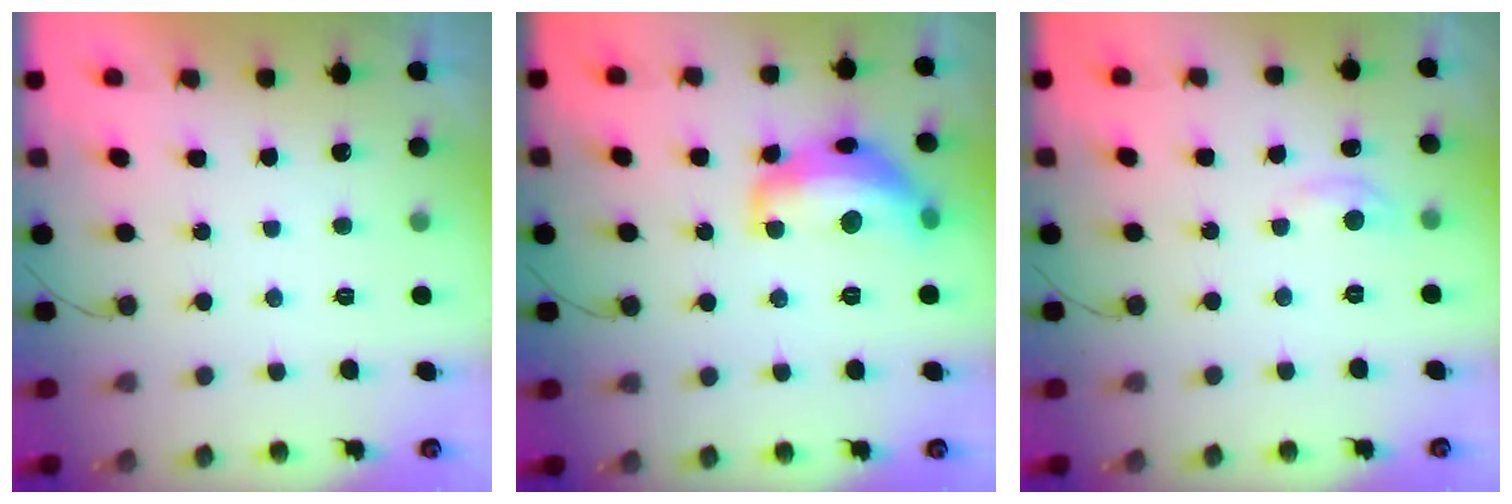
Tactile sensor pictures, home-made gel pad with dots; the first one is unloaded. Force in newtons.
{"total": 16.0, "press": 16.0, "slide": 1.3}
{"total": 3.4, "press": 3.3, "slide": 0.5}